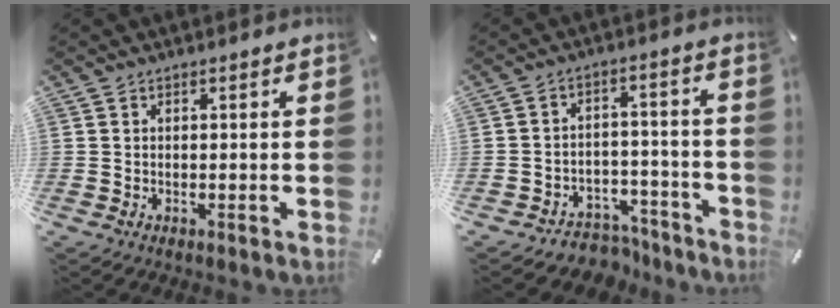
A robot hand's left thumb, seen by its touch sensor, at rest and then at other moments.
{"total": 6.1, "force": [-4.5, 3.8, 1.4], "torque": [-0.013, 0.032, -0.081]}